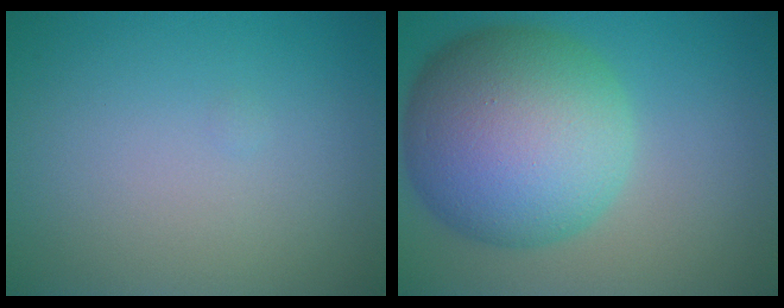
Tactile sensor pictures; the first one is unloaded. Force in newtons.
{"total": 13.3, "press": 13.3, "slide": 0.3}